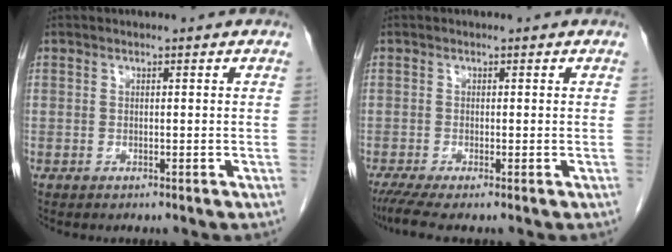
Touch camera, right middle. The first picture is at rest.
{"total": 3.5, "force": [-2.4, 0.2, 2.6], "torque": [-0.051, -0.013, -0.047]}